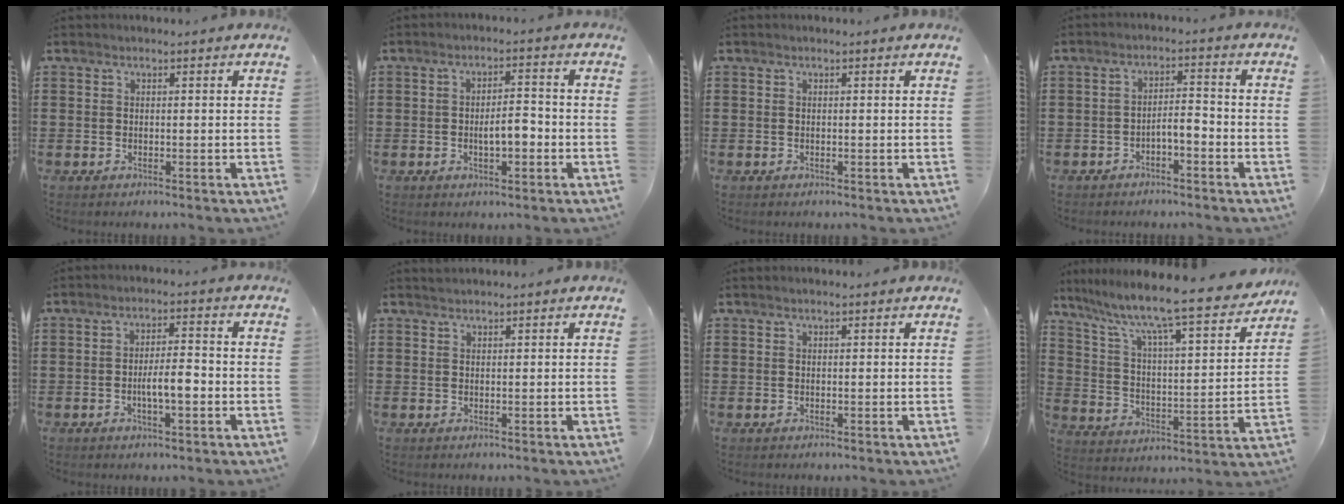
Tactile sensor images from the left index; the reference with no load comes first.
{"total": 4.5, "force": [-1.1, 1.8, 4.0], "torque": [-0.063, 0.004, -0.025]}
{"total": 0.0}
{"total": 2.8, "force": [-2.2, 0.7, 1.5], "torque": [-0.034, 0.006, -0.048]}
{"total": 4.7, "force": [-1.2, 1.3, 4.3], "torque": [-0.082, 0.005, -0.026]}
{"total": 0.9, "force": [0.9, 0.2, 0.0], "torque": [-0.003, 0.000, 0.017]}
{"total": 0.5, "force": [0.4, 0.0, 0.3], "torque": [-0.007, 0.000, 0.007]}
{"total": 9.7, "force": [8.2, 0.0, 5.1], "torque": [-0.126, -0.068, 0.129]}